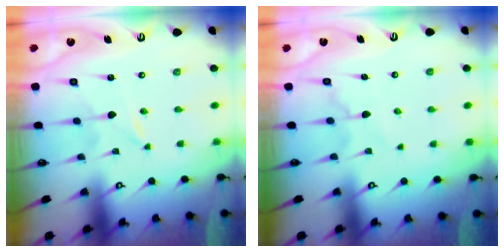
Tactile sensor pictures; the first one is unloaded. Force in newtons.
{"total": 7.4, "press": 7.3, "slide": 0.9}